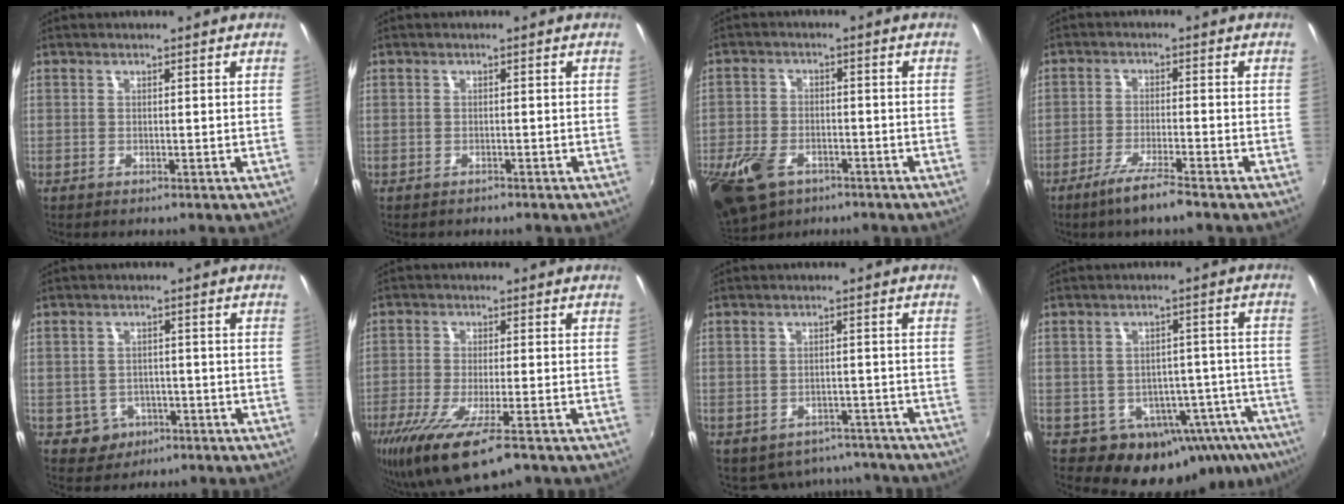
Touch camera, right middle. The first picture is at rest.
{"total": 1.0, "force": [-0.7, 0.7, 0.0], "torque": [-0.003, 0.001, -0.010]}
{"total": 13.9, "force": [-7.6, 8.5, 8.0], "torque": [-0.203, -0.030, -0.135]}
{"total": 5.9, "force": [-4.4, 0.2, 4.0], "torque": [-0.092, -0.007, -0.081]}
{"total": 5.8, "force": [-2.2, 5.2, 1.4], "torque": [-0.043, 0.007, -0.021]}
{"total": 13.6, "force": [-8.4, 2.9, 10.4], "torque": [-0.213, -0.052, -0.145]}
{"total": 10.0, "force": [-7.5, 5.9, 3.1], "torque": [-0.075, 0.000, -0.087]}
{"total": 15.5, "force": [-8.9, 10.6, 7.1], "torque": [-0.113, 0.012, -0.088]}